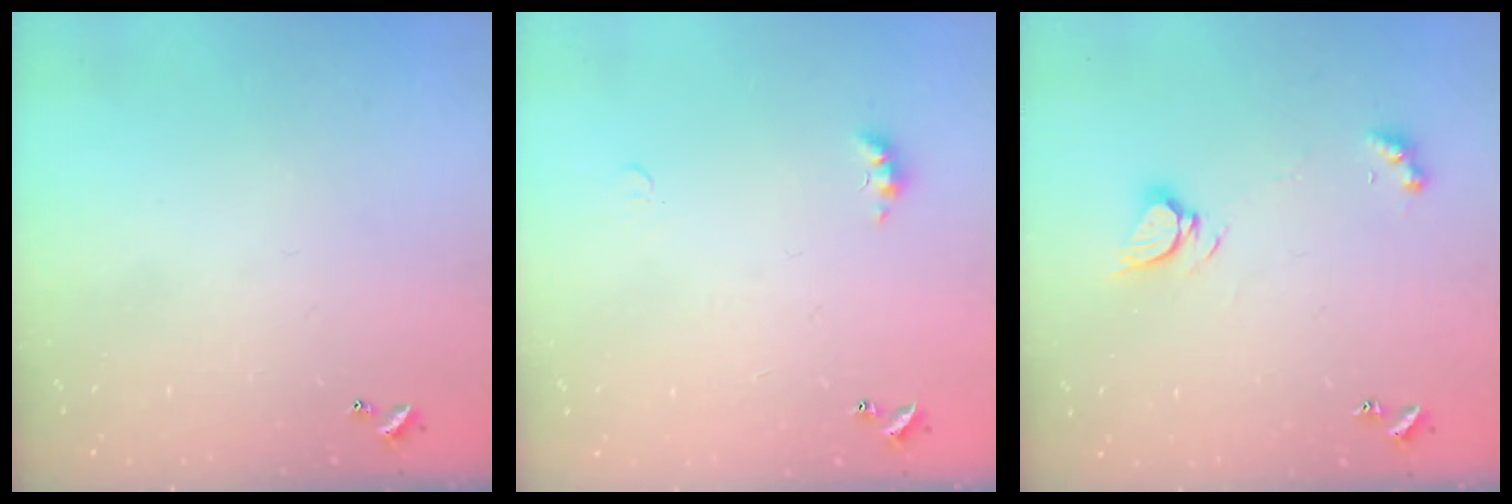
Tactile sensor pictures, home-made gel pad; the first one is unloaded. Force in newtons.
{"total": 3.2, "press": 3.1, "slide": 0.6}
{"total": 5.5, "press": 5.5, "slide": 0.7}